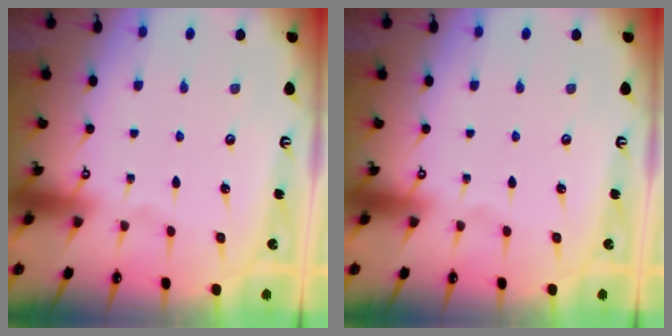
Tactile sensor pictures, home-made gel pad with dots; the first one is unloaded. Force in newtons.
{"total": 0.0}